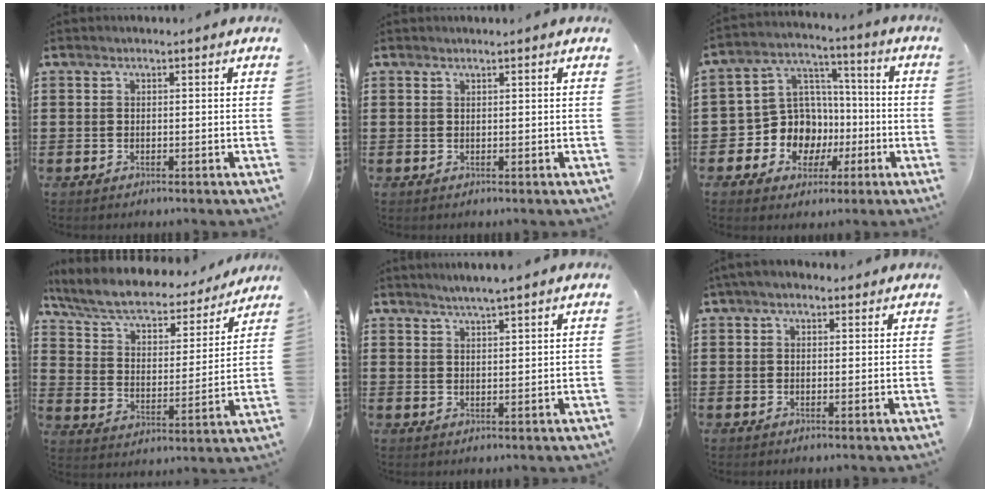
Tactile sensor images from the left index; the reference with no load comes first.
{"total": 0.8, "force": [0.7, -0.1, 0.3], "torque": [-0.007, -0.002, 0.014]}
{"total": 10.2, "force": [-2.7, 9.5, 2.7], "torque": [-0.099, 0.013, -0.042]}
{"total": 6.8, "force": [5.8, 1.9, 3.1], "torque": [-0.085, -0.036, 0.095]}
{"total": 2.5, "force": [2.3, -0.4, 0.8], "torque": [-0.020, -0.003, 0.042]}
{"total": 2.5, "force": [1.8, 1.2, 1.3], "torque": [-0.031, 0.008, 0.032]}